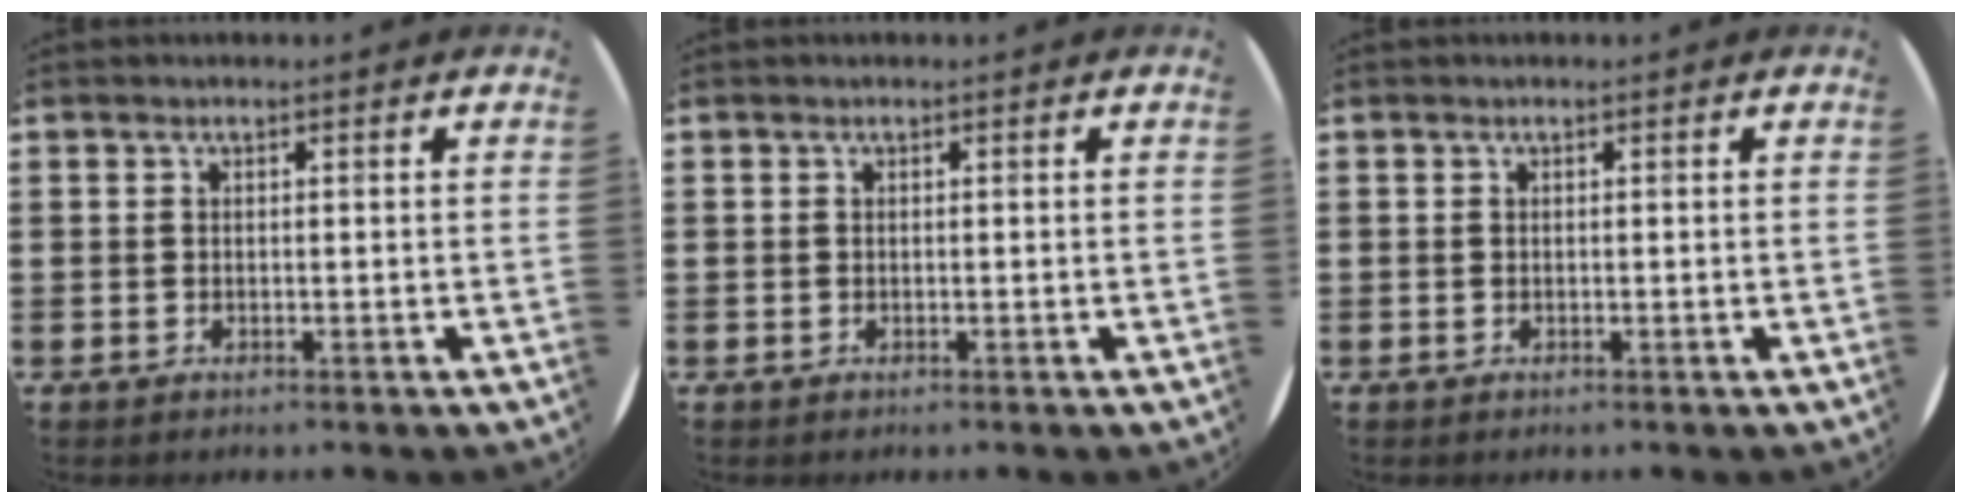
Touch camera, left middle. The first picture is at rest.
{"total": 0.0}
{"total": 0.0}